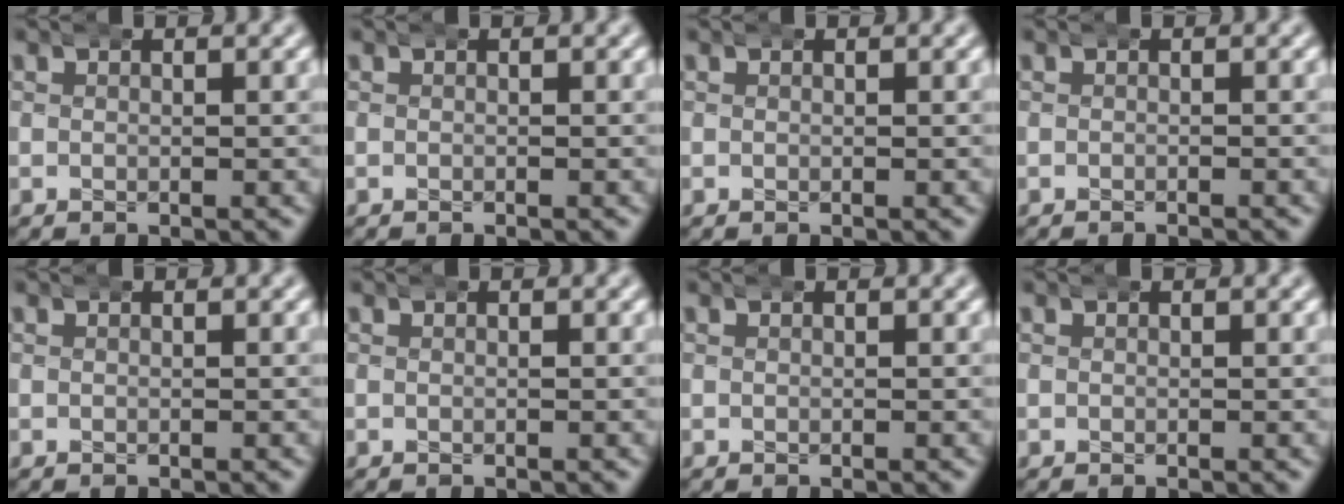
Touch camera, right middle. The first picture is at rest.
{"total": 0.0}
{"total": 0.0}
{"total": 0.9, "force": [-0.9, 0.0, 0.2], "torque": [-0.002, 0.002, -0.016]}
{"total": 0.0}
{"total": 0.0}
{"total": 0.0}
{"total": 0.0}